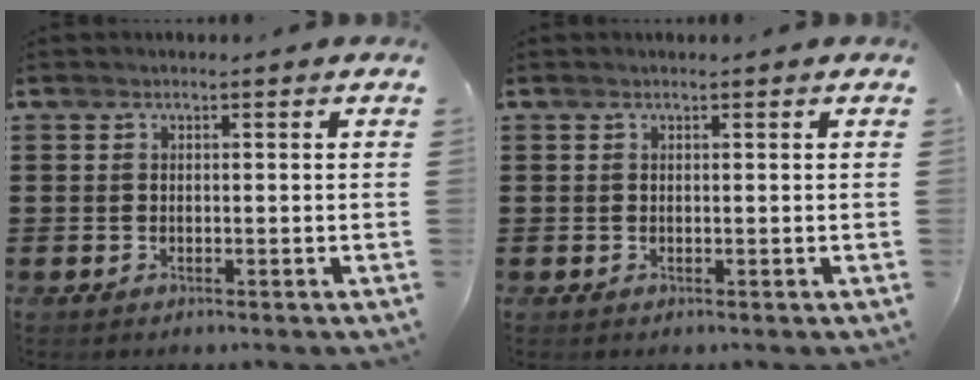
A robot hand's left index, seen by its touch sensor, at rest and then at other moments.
{"total": 0.0}